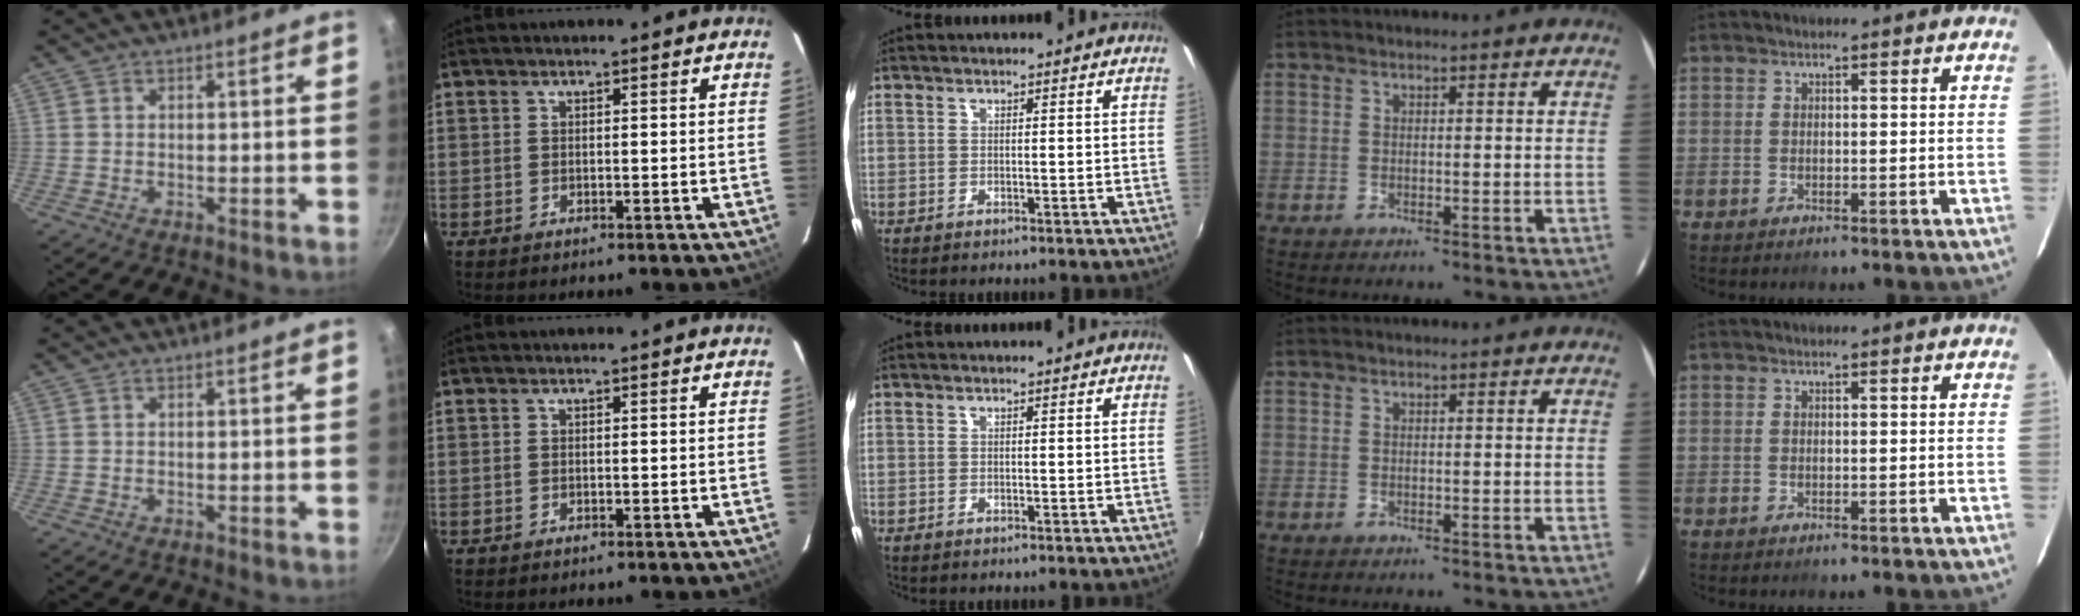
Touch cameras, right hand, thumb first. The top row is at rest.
{}